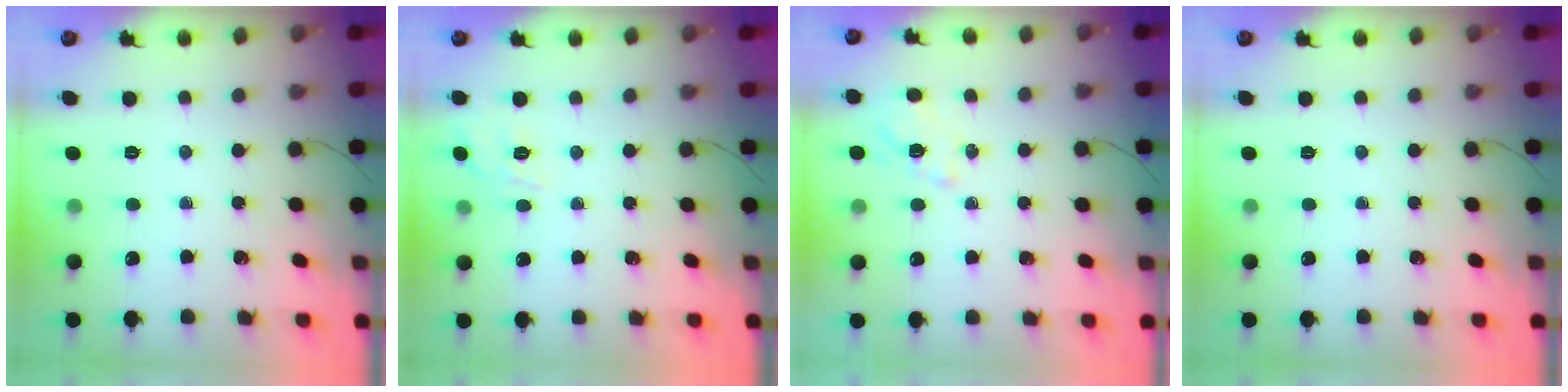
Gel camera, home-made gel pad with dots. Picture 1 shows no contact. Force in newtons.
{"total": 8.0, "press": 7.9, "slide": 1.6}
{"total": 1.5, "press": 0.9, "slide": 1.1}
{"total": 0.0}